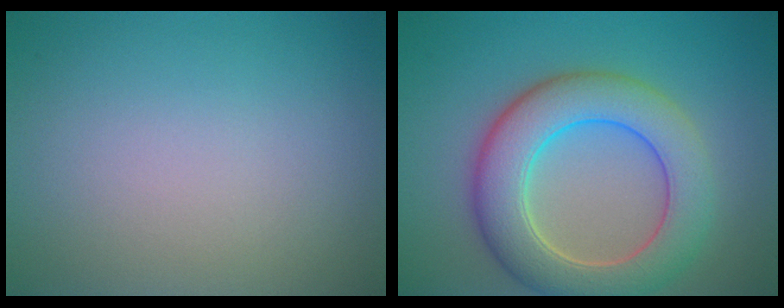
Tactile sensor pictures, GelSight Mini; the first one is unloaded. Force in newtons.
{"total": 7.9, "press": 7.9, "slide": 0.5}